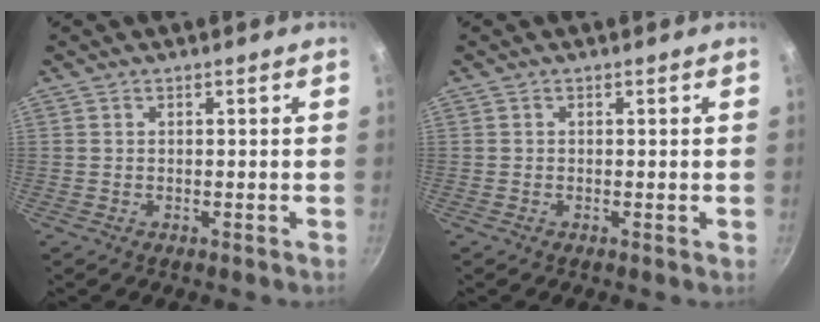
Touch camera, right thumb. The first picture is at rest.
{"total": 0.0}